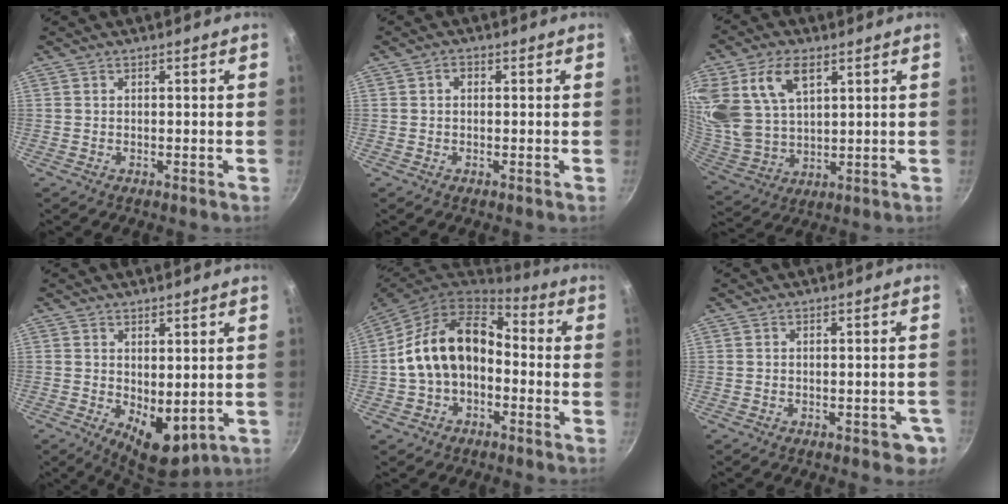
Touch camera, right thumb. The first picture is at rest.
{"total": 1.6, "force": [0.3, 1.2, 1.1], "torque": [-0.016, 0.006, 0.002]}
{"total": 18.2, "force": [7.8, 11.2, 12.0], "torque": [-0.246, -0.016, 0.164]}
{"total": 7.8, "force": [-0.1, 4.4, 6.4], "torque": [-0.069, -0.019, 0.011]}
{"total": 15.4, "force": [-1.3, 10.8, 11.0], "torque": [-0.176, 0.054, -0.032]}
{"total": 4.3, "force": [-1.9, 2.4, 3.1], "torque": [-0.015, 0.022, -0.011]}